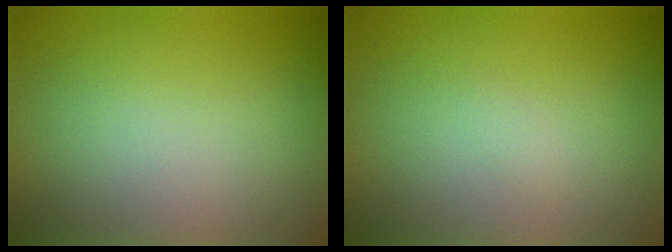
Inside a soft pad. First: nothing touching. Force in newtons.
{"total": 0.6, "press": 0.6, "slide": 0.0}